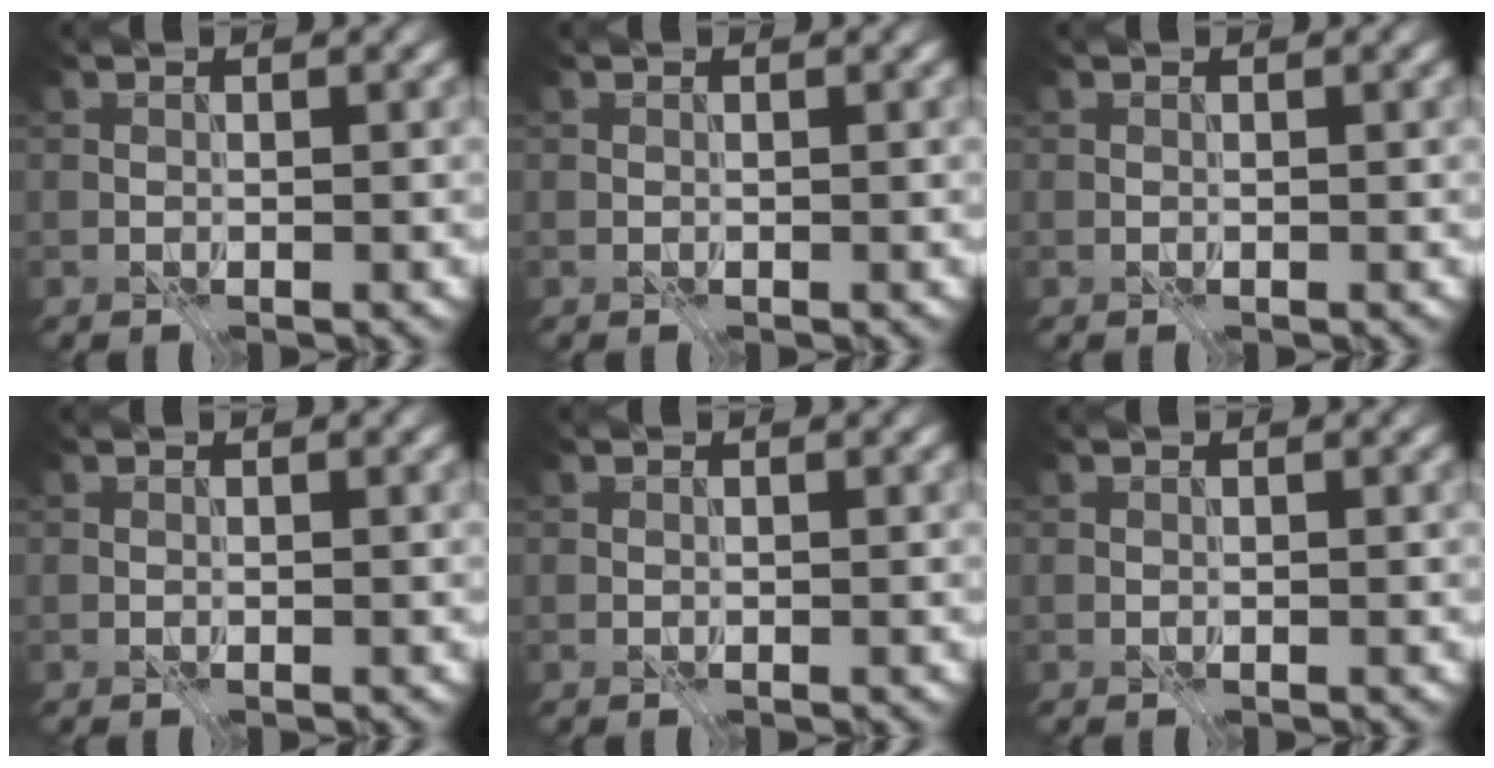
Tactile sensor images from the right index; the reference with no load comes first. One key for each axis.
{"total": 0.0}
{"total": 0.0}
{"total": 0.0}
{"total": 0.0}
{"total": 0.0}